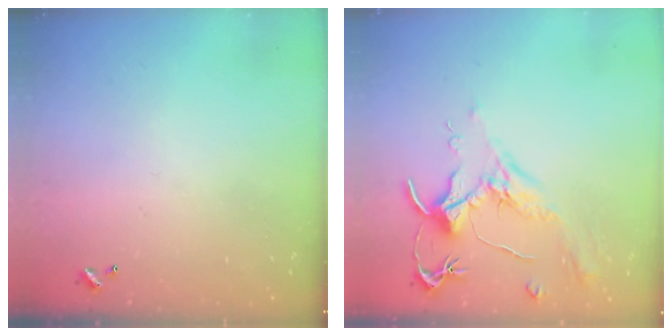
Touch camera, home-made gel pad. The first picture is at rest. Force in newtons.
{"total": 2.0, "press": 1.8, "slide": 0.8}